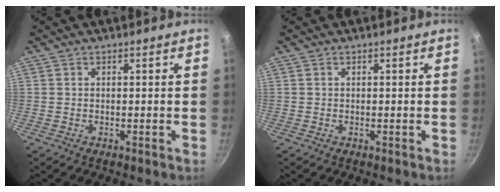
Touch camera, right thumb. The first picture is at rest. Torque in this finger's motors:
{"motor_torque": [-0.13, 0.21, 0.39, -0.23, -0.06]}